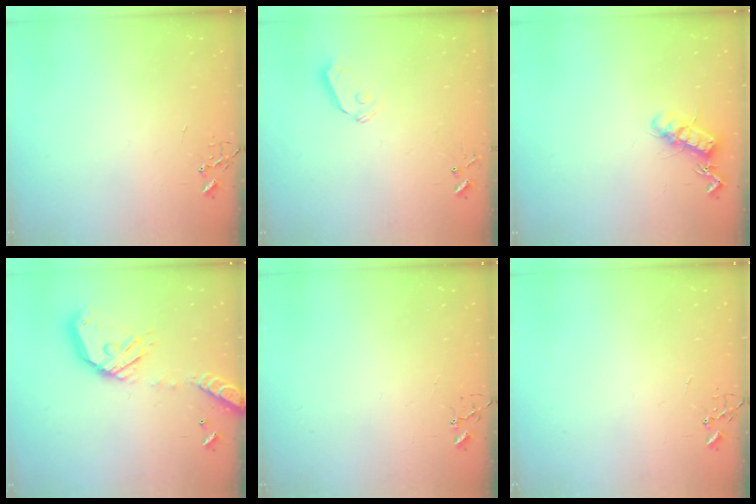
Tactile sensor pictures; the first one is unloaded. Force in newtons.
{"total": 4.4, "press": 4.3, "slide": 0.5}
{"total": 12.5, "press": 12.5, "slide": 0.4}
{"total": 19.5, "press": 19.2, "slide": 3.4}
{"total": 3.2, "press": 3.2, "slide": 0.3}
{"total": 0.0}